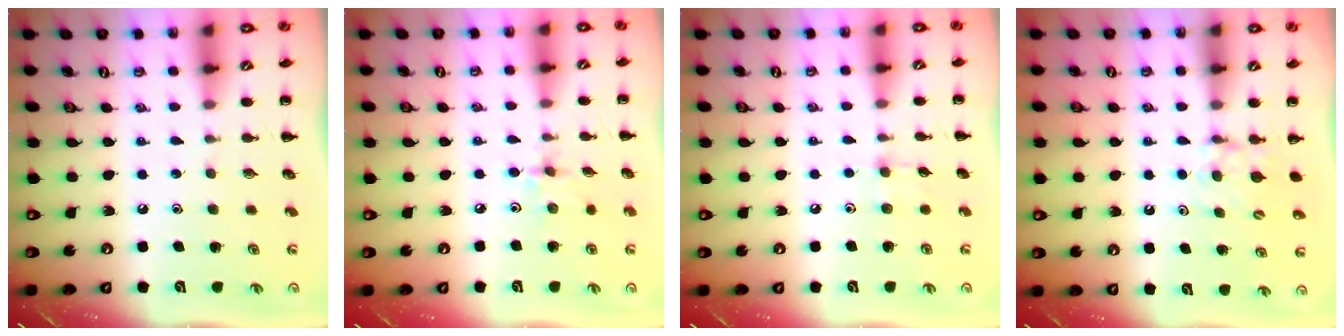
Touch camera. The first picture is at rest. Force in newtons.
{"total": 2.2, "press": 2.2, "slide": 0.5}
{"total": 3.8, "press": 3.6, "slide": 1.4}
{"total": 6.1, "press": 5.9, "slide": 1.6}